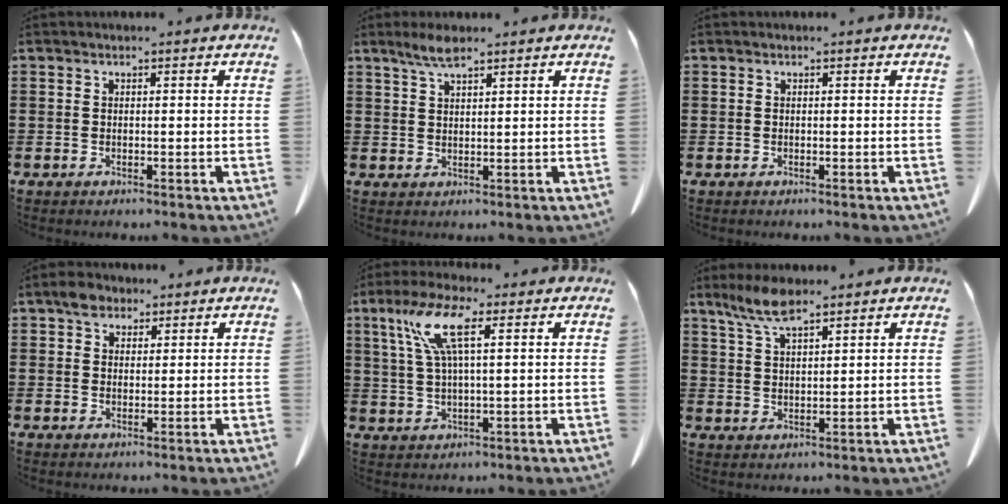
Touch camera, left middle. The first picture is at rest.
{"total": 3.3, "force": [2.5, 0.7, 2.2], "torque": [-0.048, 0.003, 0.044]}
{"total": 0.0}
{"total": 3.4, "force": [2.4, 2.0, 1.2], "torque": [-0.024, 0.008, 0.042]}
{"total": 8.2, "force": [3.5, 1.9, 7.1], "torque": [-0.161, 0.005, 0.055]}
{"total": 5.7, "force": [4.1, 1.4, 3.7], "torque": [-0.082, -0.002, 0.073]}